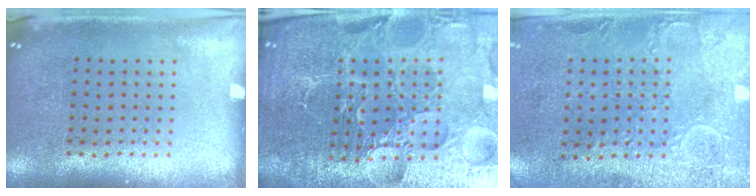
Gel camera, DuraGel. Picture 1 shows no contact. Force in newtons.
{"total": 6.6, "press": 5.9, "slide": 3.1}
{"total": 2.9, "press": 2.3, "slide": 1.8}